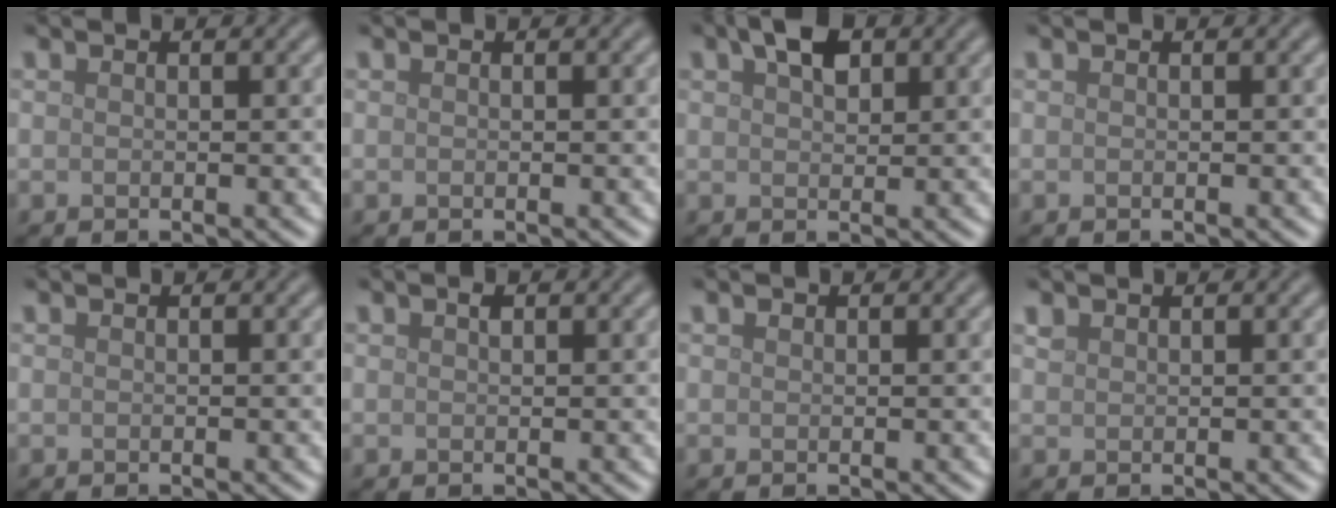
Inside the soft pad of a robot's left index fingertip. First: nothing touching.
{"total": 0.0}
{"total": 3.0, "force": [1.6, 1.6, 1.9], "torque": [-0.035, 0.008, 0.029]}
{"total": 0.0}
{"total": 0.0}
{"total": 0.6, "force": [0.3, 0.3, 0.4], "torque": [-0.009, 0.002, 0.004]}
{"total": 0.0}
{"total": 0.8, "force": [0.6, 0.5, 0.1], "torque": [-0.003, 0.002, 0.014]}